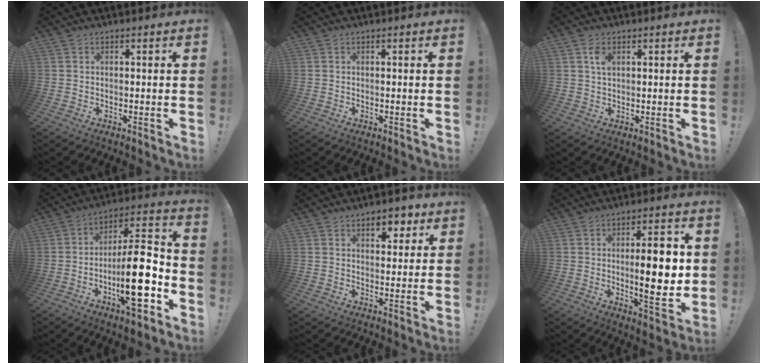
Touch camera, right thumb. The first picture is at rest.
{"total": 0.0}
{"total": 3.6, "force": [1.6, 1.8, 2.6], "torque": [-0.041, -0.003, 0.025]}
{"total": 20.4, "force": [-6.5, 6.5, 18.3], "torque": [-0.302, 0.042, -0.099]}
{"total": 5.8, "force": [3.5, 3.5, 3.0], "torque": [-0.018, -0.018, 0.055]}
{"total": 13.6, "force": [0.3, 3.8, 13.1], "torque": [-0.185, -0.008, -0.004]}